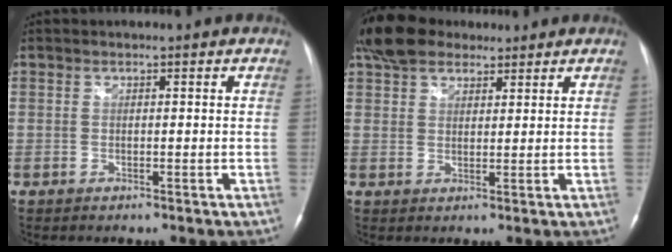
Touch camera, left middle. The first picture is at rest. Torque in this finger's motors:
{"motor_torque": [0.61, -0.52, 0.09, 0.05]}